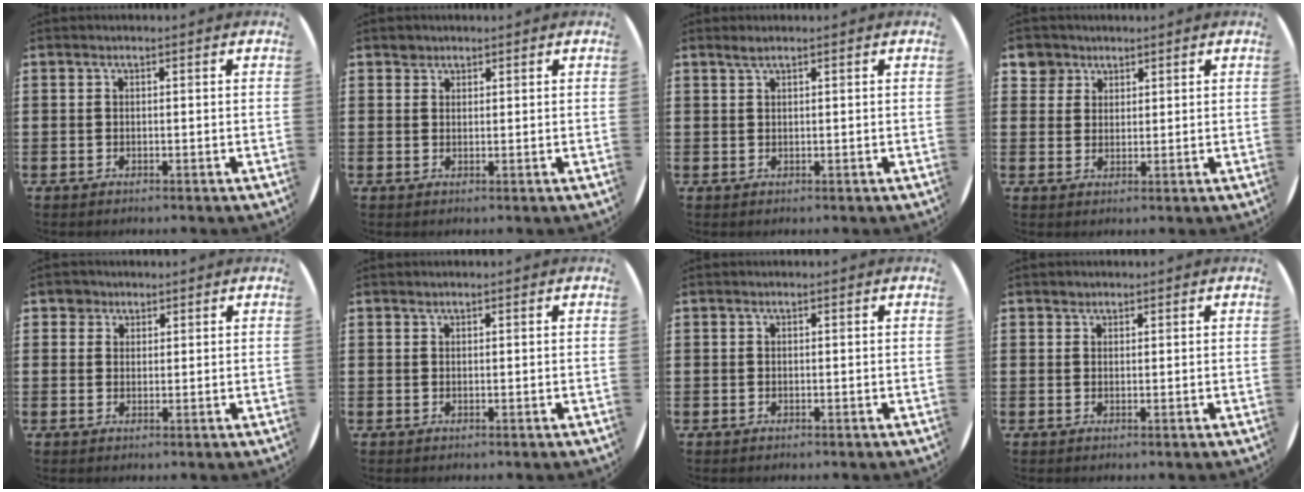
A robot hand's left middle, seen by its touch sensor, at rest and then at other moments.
{"total": 1.2, "force": [1.0, 0.6, 0.0], "torque": [0.006, -0.002, 0.019]}
{"total": 1.1, "force": [0.9, 0.0, 0.6], "torque": [-0.014, 0.002, 0.016]}
{"total": 3.5, "force": [2.6, 2.3, 0.0], "torque": [-0.005, 0.003, 0.049]}
{"total": 2.2, "force": [1.7, 1.4, 0.0], "torque": [0.010, 0.000, 0.029]}
{"total": 0.0}
{"total": 0.0}
{"total": 0.8, "force": [0.8, 0.3, -0.1], "torque": [0.001, 0.002, 0.015]}